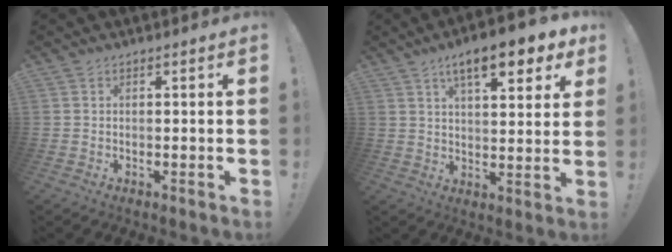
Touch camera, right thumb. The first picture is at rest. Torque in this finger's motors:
{"motor_torque": [0.23, 0.51, 1.12, 0.62, 0.38]}